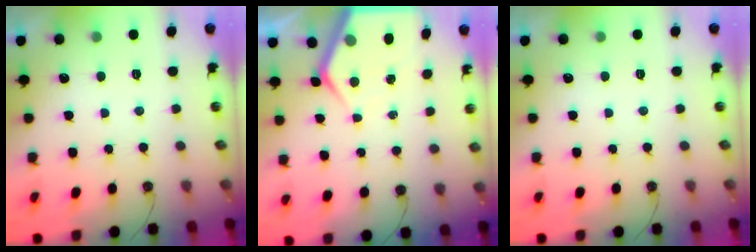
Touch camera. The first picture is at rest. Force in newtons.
{"total": 7.0, "press": 7.0, "slide": 0.7}
{"total": 0.0}